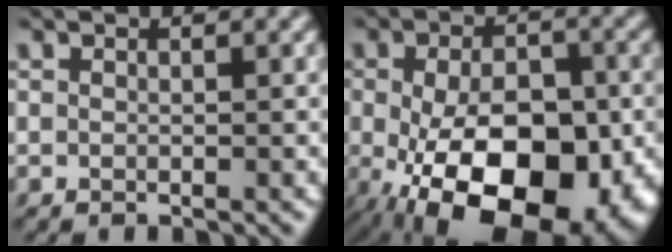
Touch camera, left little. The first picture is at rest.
{"total": 17.2, "force": [-6.0, 9.5, 13.0], "torque": [-0.189, -0.027, -0.077]}